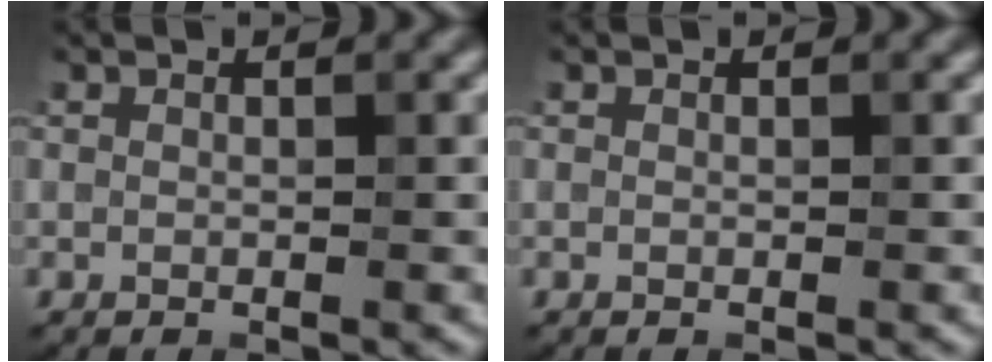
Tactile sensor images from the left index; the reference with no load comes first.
{"total": 0.0}